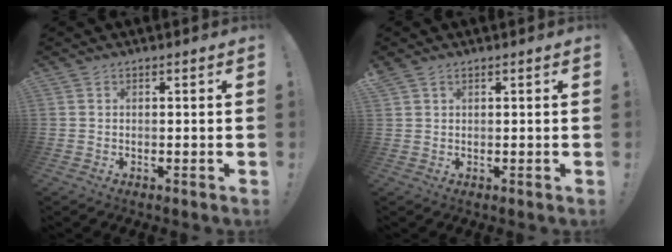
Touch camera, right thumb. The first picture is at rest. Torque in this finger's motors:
{"motor_torque": [1.40, 2.31, 0.49, 0.22, 0.43]}